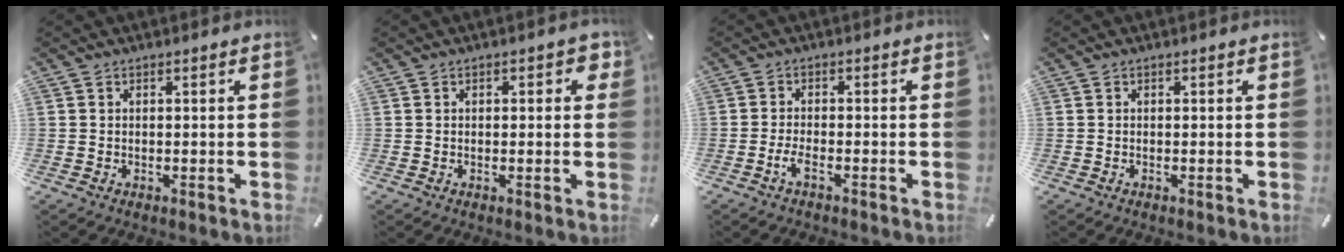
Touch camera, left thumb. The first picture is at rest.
{"total": 2.1, "force": [0.2, 1.3, 1.6], "torque": [-0.007, -0.001, -0.003]}
{"total": 2.9, "force": [-1.6, 0.7, 2.3], "torque": [-0.053, -0.002, -0.033]}
{"total": 0.0}